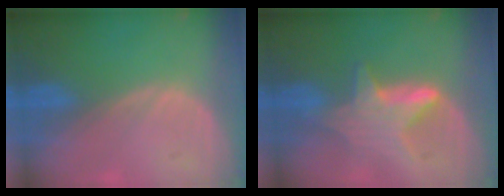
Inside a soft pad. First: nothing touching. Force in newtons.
{"total": 6.0, "press": 6.0, "slide": 0.5}